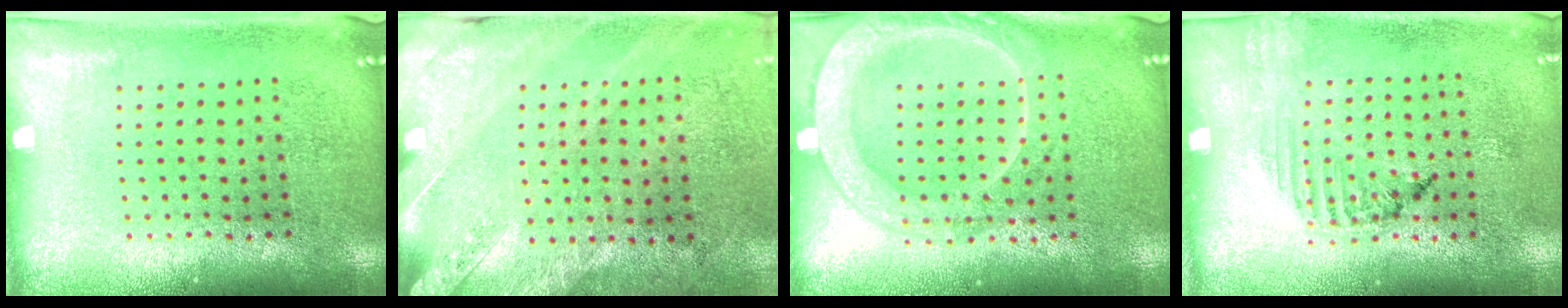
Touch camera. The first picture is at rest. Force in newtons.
{"total": 2.4, "press": 2.0, "slide": 1.3}
{"total": 2.0, "press": 2.0, "slide": 0.3}
{"total": 1.2, "press": 1.2, "slide": 0.2}